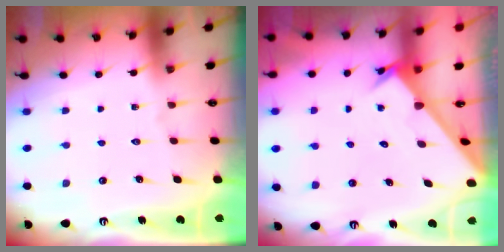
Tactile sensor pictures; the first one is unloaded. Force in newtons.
{"total": 2.4, "press": 2.4, "slide": 0.2}